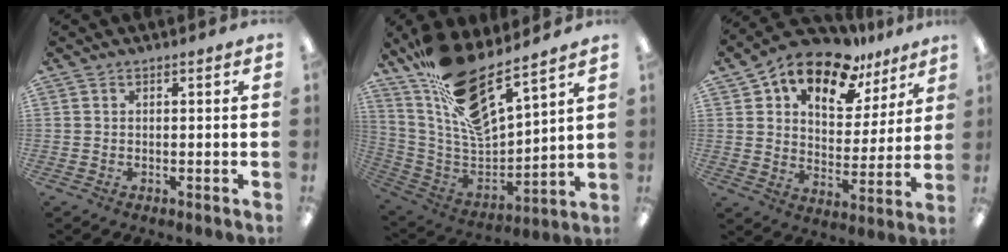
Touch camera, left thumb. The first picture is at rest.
{"total": 17.8, "force": [13.6, 4.2, 10.7], "torque": [-0.200, -0.104, 0.235]}
{"total": 15.6, "force": [11.3, 7.7, 7.5], "torque": [-0.132, -0.067, 0.200]}